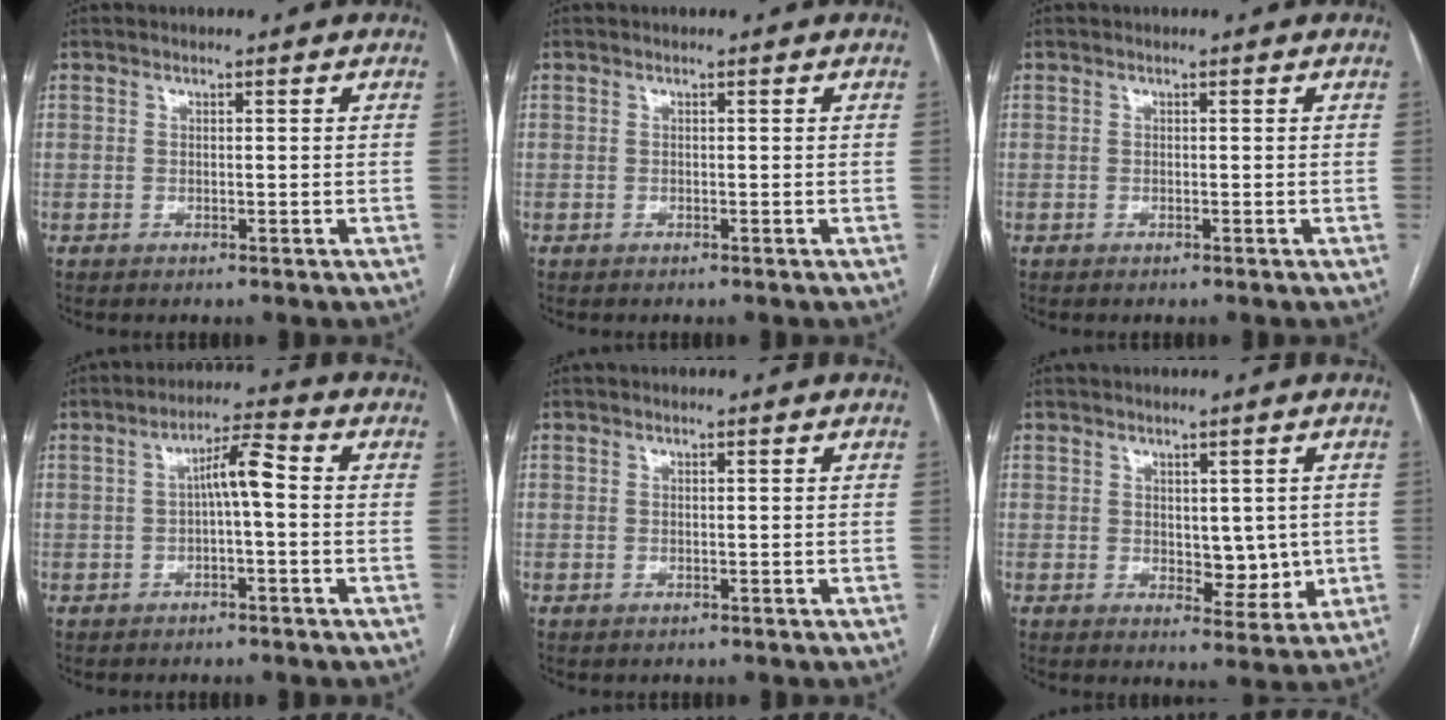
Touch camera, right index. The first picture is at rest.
{"total": 0.0}
{"total": 0.0}
{"total": 5.1, "force": [-0.1, 0.7, 5.0], "torque": [-0.081, 0.020, -0.003]}
{"total": 0.0}
{"total": 5.4, "force": [0.2, 3.0, 4.5], "torque": [-0.054, -0.008, 0.013]}